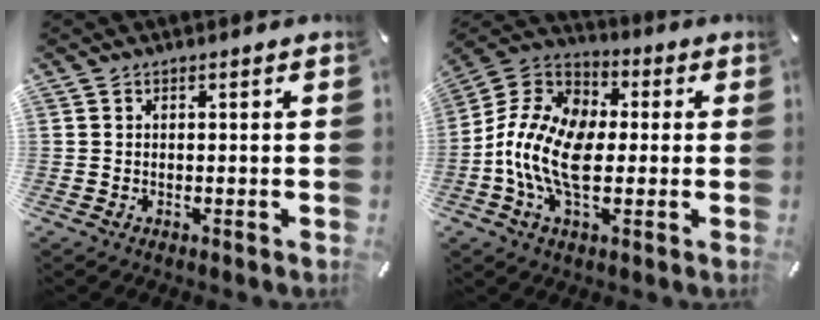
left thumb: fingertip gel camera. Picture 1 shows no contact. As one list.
[{"total": 13.4, "force": [-2.8, 8.2, 10.2], "torque": [-0.238, 0.004, -0.055]}]